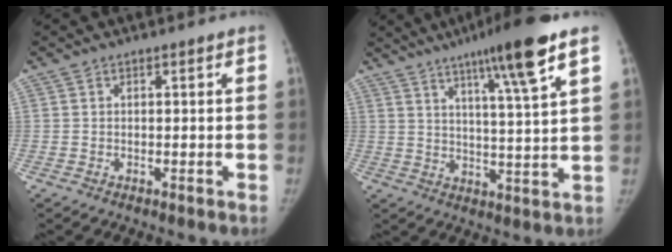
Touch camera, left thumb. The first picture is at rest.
{"total": 13.5, "force": [8.0, 0.2, 10.8], "torque": [-0.169, -0.032, 0.124]}